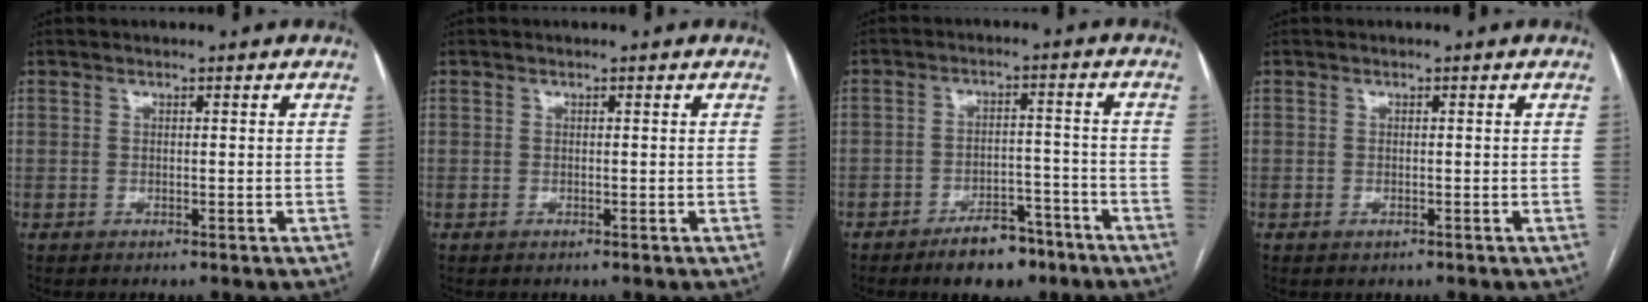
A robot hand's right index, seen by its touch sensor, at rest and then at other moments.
{"total": 0.0}
{"total": 7.6, "force": [-5.5, 3.3, 4.0], "torque": [-0.058, 0.011, -0.084]}
{"total": 0.6, "force": [-0.3, 0.3, 0.4], "torque": [-0.006, 0.000, -0.003]}